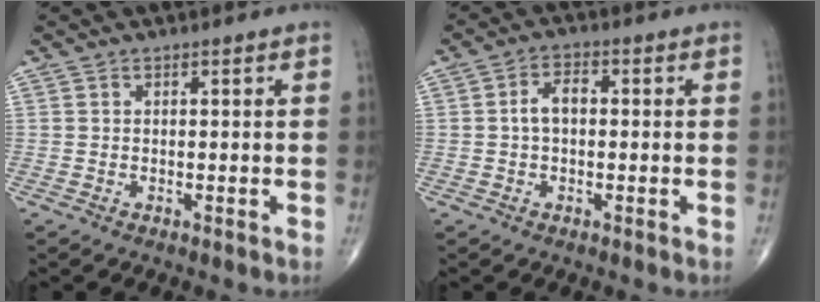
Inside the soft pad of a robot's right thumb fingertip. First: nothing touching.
{"total": 4.1, "force": [0.0, 2.5, 3.2], "torque": [-0.057, 0.016, -0.005]}